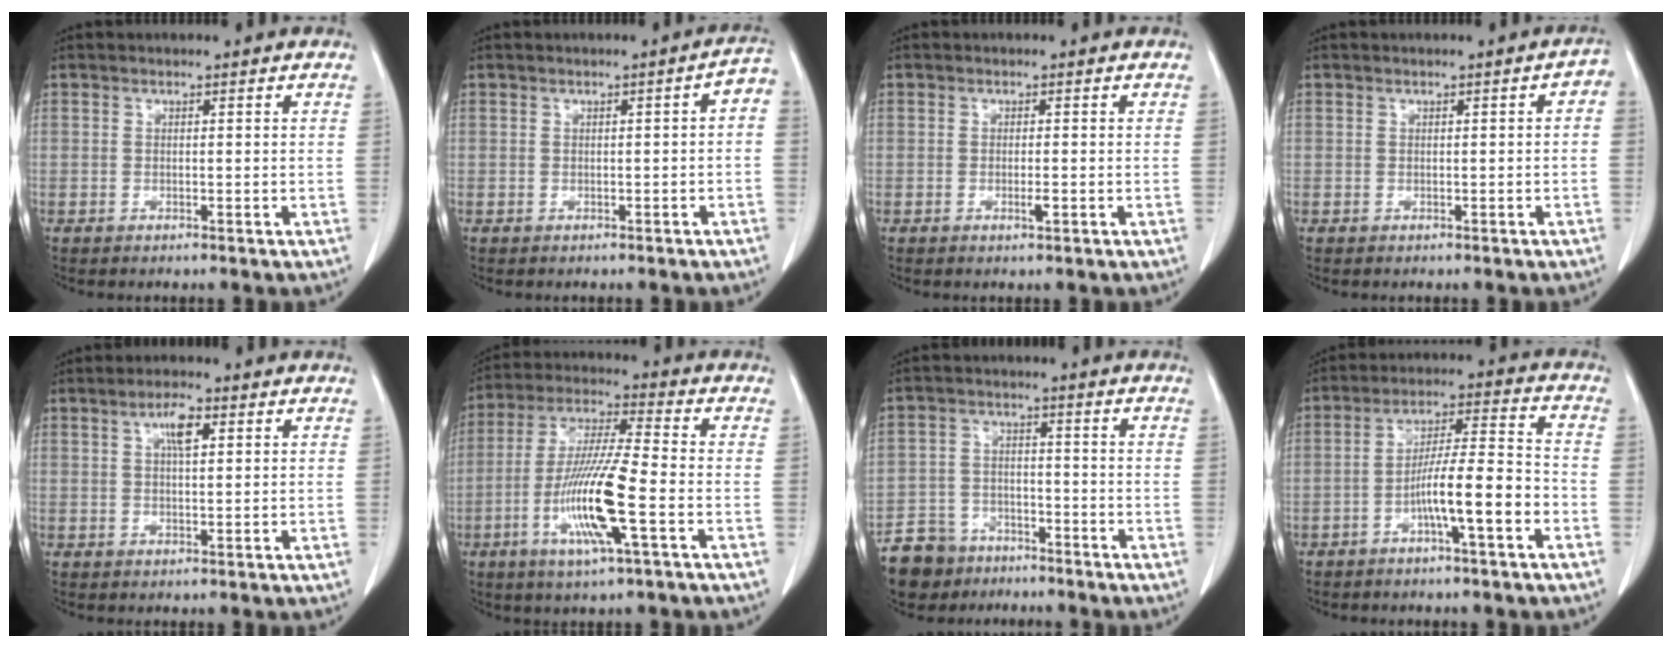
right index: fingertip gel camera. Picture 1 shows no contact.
{"total": 2.4, "force": [-0.5, 0.6, 2.3], "torque": [-0.028, 0.013, -0.006]}
{"total": 1.2, "force": [-0.5, 0.1, 1.0], "torque": [-0.019, -0.001, -0.009]}
{"total": 1.5, "force": [-0.3, 0.5, 1.4], "torque": [-0.012, 0.007, -0.002]}
{"total": 3.7, "force": [1.5, 0.9, 3.3], "torque": [-0.064, 0.003, 0.027]}
{"total": 13.3, "force": [-4.2, 0.5, 12.6], "torque": [-0.255, -0.012, -0.084]}
{"total": 8.0, "force": [-6.0, 5.2, 1.1], "torque": [-0.029, 0.001, -0.106]}
{"total": 9.9, "force": [-4.1, 0.5, 9.0], "torque": [-0.159, 0.017, -0.070]}